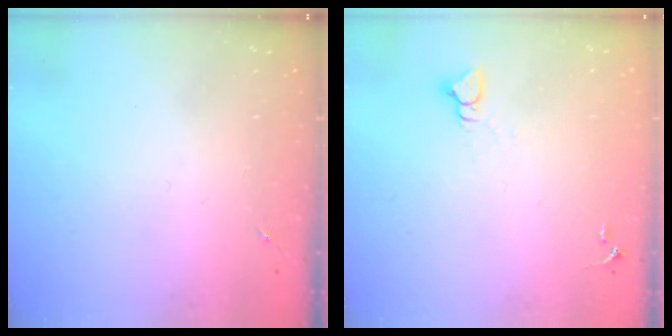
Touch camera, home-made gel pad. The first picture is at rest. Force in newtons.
{"total": 3.9, "press": 3.8, "slide": 0.3}